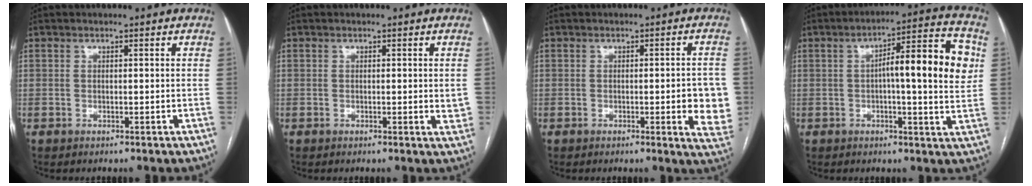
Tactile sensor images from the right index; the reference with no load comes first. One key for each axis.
{"total": 2.3, "fx": 0.0, "fy": 0.6, "fz": 2.3, "tx": -0.030, "ty": -0.004, "tz": 0.000}
{"total": 7.1, "fx": -1.1, "fy": 1.3, "fz": 6.9, "tx": -0.070, "ty": -0.005, "tz": -0.012}
{"total": 13.5, "fx": 1.9, "fy": 2.2, "fz": 13.2, "tx": -0.187, "ty": 0.030, "tz": 0.022}